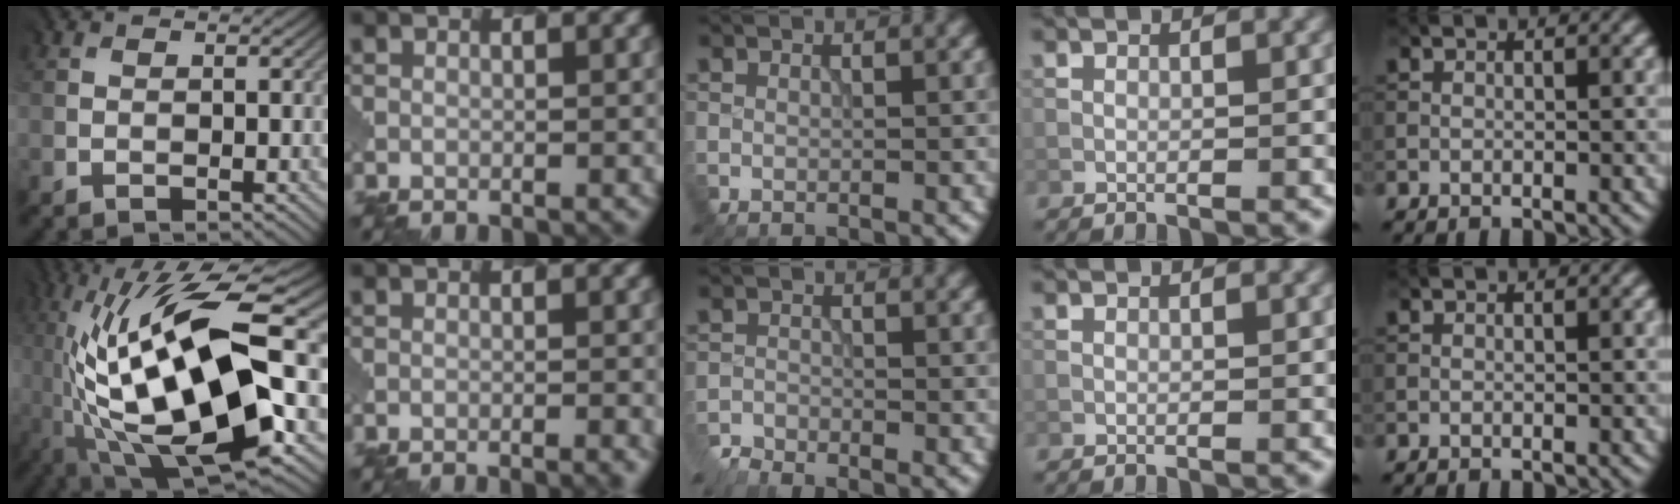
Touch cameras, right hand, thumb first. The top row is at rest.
{"thumb": {"total": 17.4, "force": [-2.8, 6.0, 16.1], "torque": [-0.323, 0.003, -0.057]}, "index": {"total": 2.1, "force": [-0.9, 0.7, 1.8], "torque": [-0.008, 0.010, -0.009]}, "middle": {"total": 2.3, "force": [-2.2, 0.3, 0.2], "torque": [-0.010, -0.005, -0.052]}}